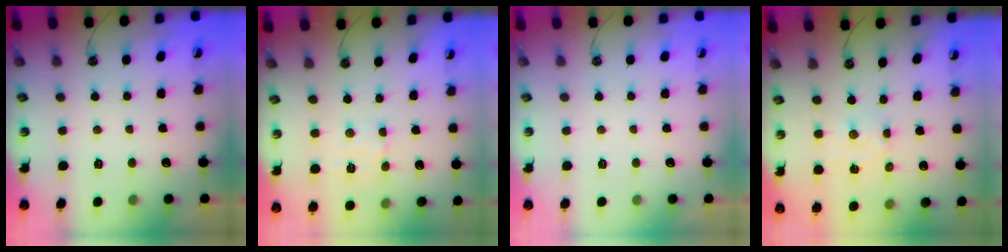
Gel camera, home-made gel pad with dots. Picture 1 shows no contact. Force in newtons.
{"total": 2.8, "press": 2.7, "slide": 0.6}
{"total": 0.0}
{"total": 2.3, "press": 2.3, "slide": 0.5}